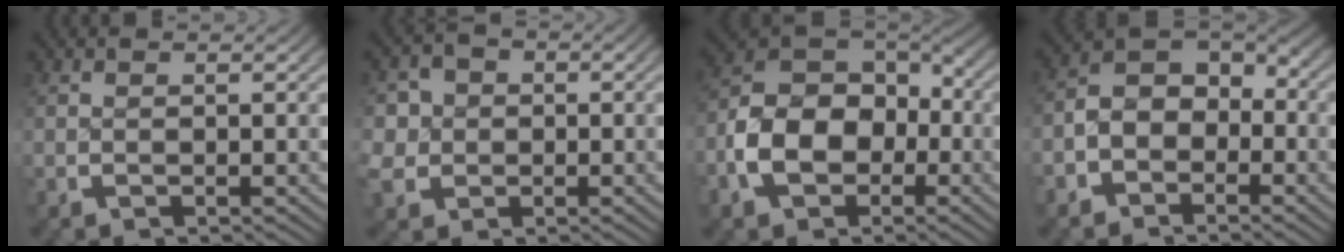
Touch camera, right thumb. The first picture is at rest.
{"total": 5.5, "force": [-1.3, 5.0, 1.8], "torque": [-0.050, -0.023, -0.019]}
{"total": 9.6, "force": [-2.7, 6.9, 6.1], "torque": [-0.139, -0.018, -0.041]}
{"total": 6.6, "force": [-2.1, 5.1, 3.5], "torque": [-0.068, -0.008, -0.046]}